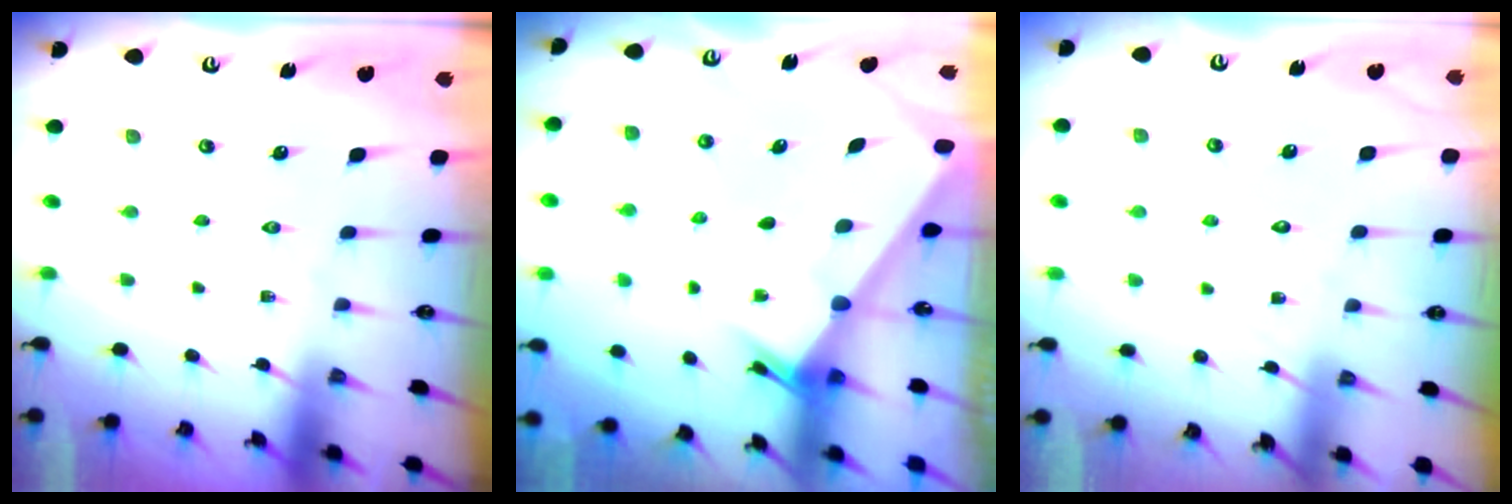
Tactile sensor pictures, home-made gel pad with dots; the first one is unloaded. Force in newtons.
{"total": 2.1, "press": 2.1, "slide": 0.3}
{"total": 4.8, "press": 4.8, "slide": 0.6}